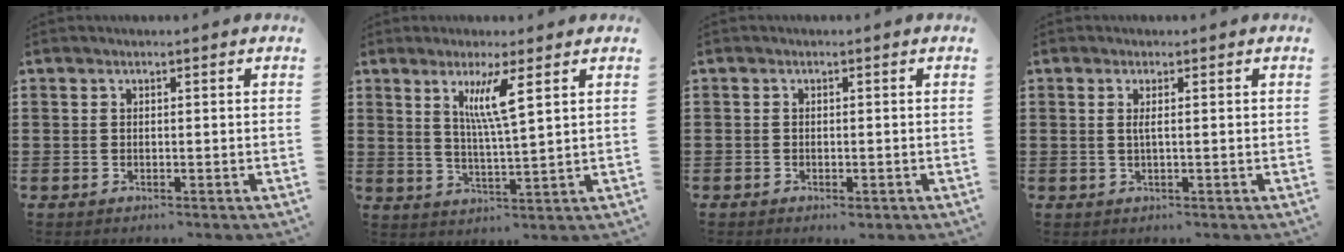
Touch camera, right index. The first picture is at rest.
{"total": 6.1, "force": [2.8, 0.2, 5.4], "torque": [-0.114, -0.002, 0.045]}
{"total": 0.8, "force": [-0.6, 0.5, 0.3], "torque": [-0.007, -0.001, -0.013]}
{"total": 1.6, "force": [0.3, 0.1, 1.6], "torque": [-0.033, -0.001, 0.004]}